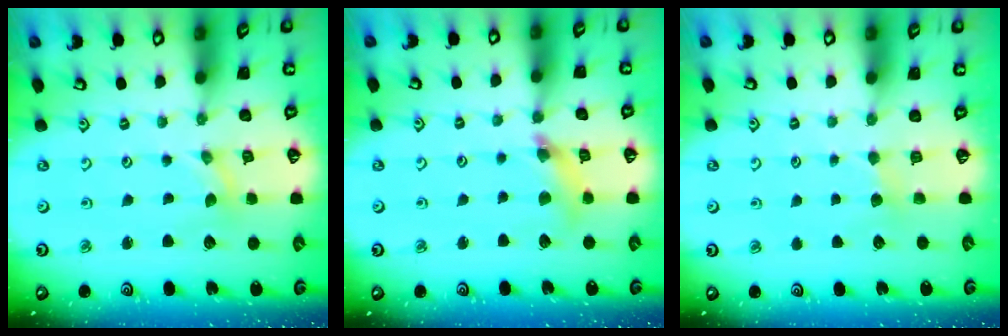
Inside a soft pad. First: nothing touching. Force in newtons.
{"total": 8.9, "press": 8.8, "slide": 1.1}
{"total": 2.9, "press": 2.9, "slide": 0.3}